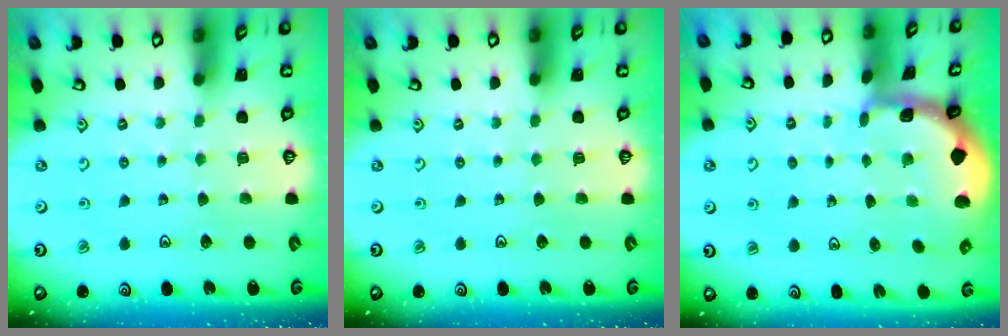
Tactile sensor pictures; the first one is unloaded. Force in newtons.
{"total": 0.0}
{"total": 2.3, "press": 2.3, "slide": 0.3}